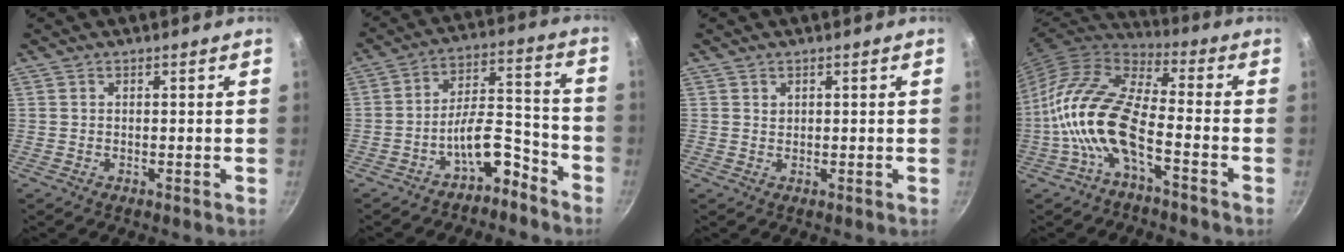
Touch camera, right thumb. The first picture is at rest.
{"total": 9.8, "force": [-6.6, 4.4, 5.7], "torque": [-0.065, 0.092, -0.102]}
{"total": 0.8, "force": [0.4, 0.6, 0.2], "torque": [-0.001, -0.001, 0.007]}
{"total": 15.3, "force": [-5.2, 6.6, 12.8], "torque": [-0.252, 0.046, -0.115]}